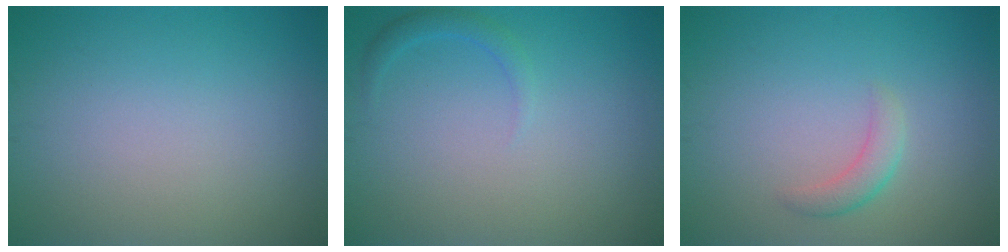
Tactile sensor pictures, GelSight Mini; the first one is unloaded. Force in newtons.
{"total": 1.2, "press": 1.2, "slide": 0.1}
{"total": 1.7, "press": 1.7, "slide": 0.1}